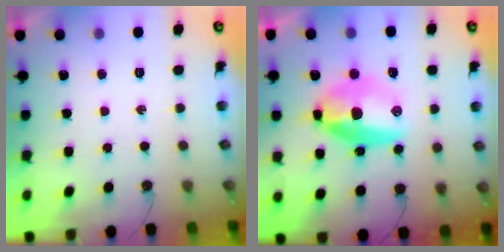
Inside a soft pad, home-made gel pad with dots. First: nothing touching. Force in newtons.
{"total": 12.3, "press": 12.3, "slide": 0.4}